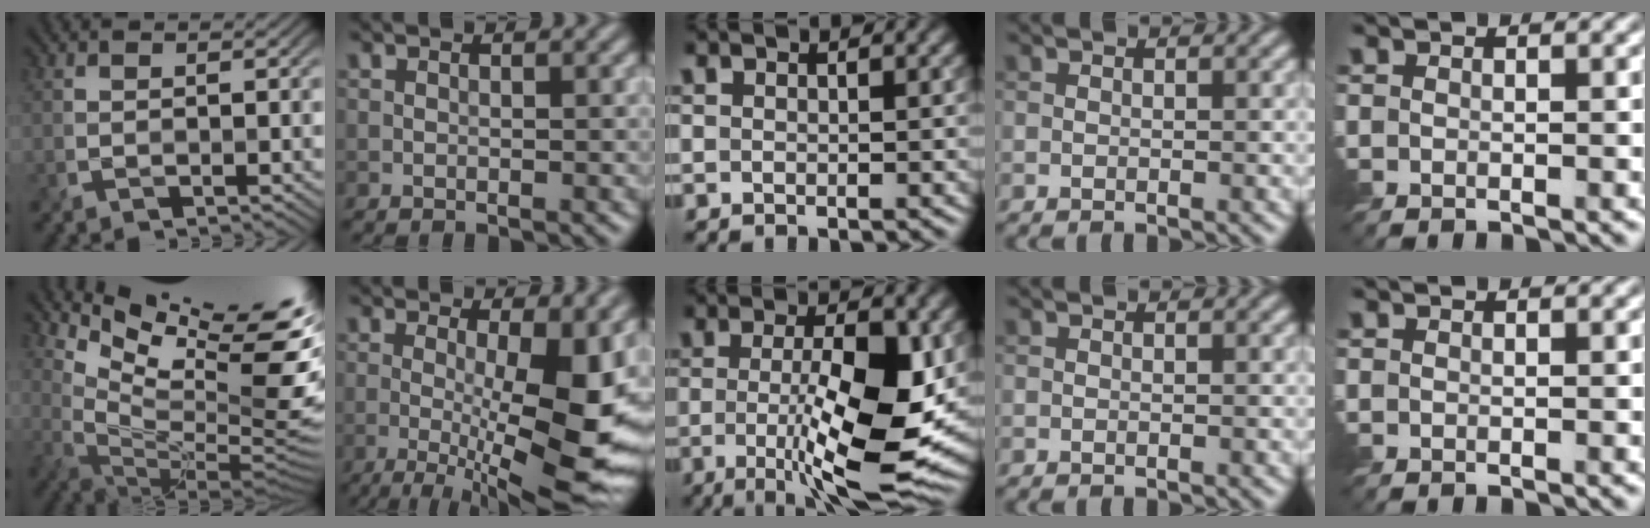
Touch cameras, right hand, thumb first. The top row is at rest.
{"thumb": {"total": 14.4, "force": [9.1, 3.8, 10.5], "torque": [-0.192, 0.000, 0.162]}, "index": {"total": 14.0, "force": [-1.4, 3.8, 13.4], "torque": [-0.169, -0.012, -0.013]}, "middle": {"total": 11.2, "force": [-1.0, 3.1, 10.7], "torque": [-0.171, -0.022, -0.009]}}